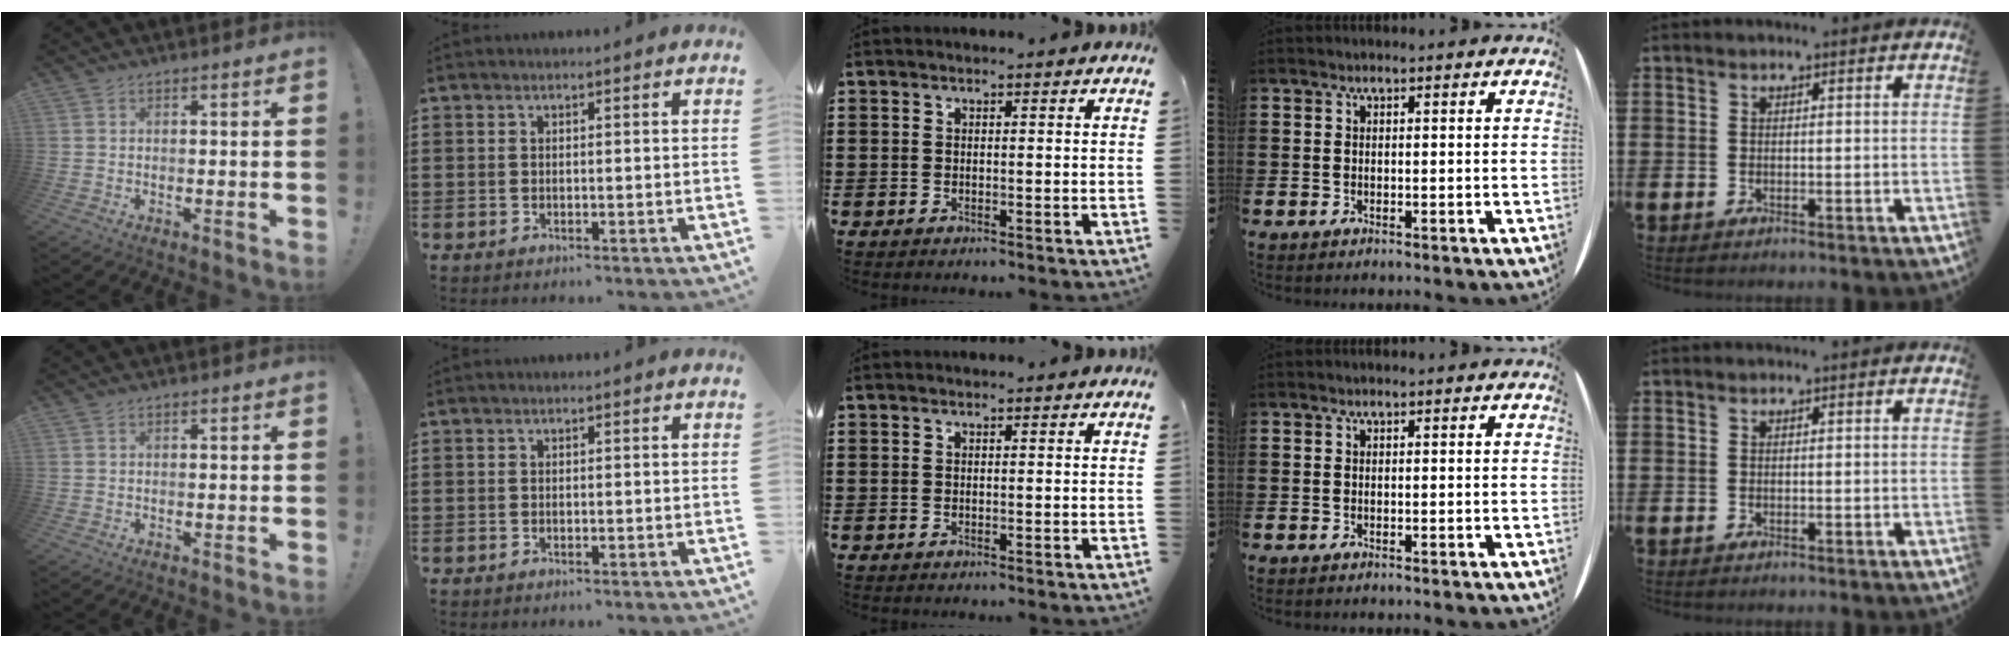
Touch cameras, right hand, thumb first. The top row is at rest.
{}